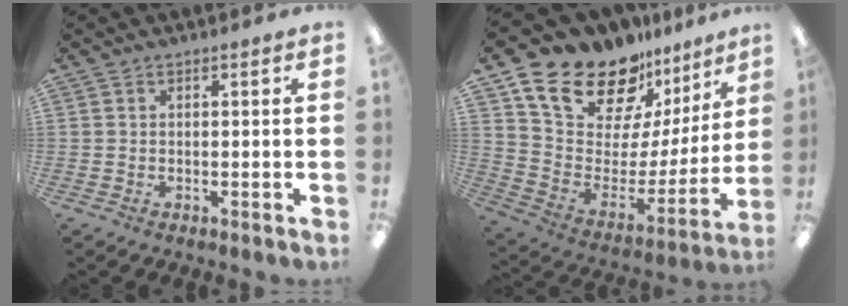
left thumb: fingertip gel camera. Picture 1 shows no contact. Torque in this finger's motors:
{"motor_torque": [0.52, 0.75, 1.45, -1.32, 0.11]}